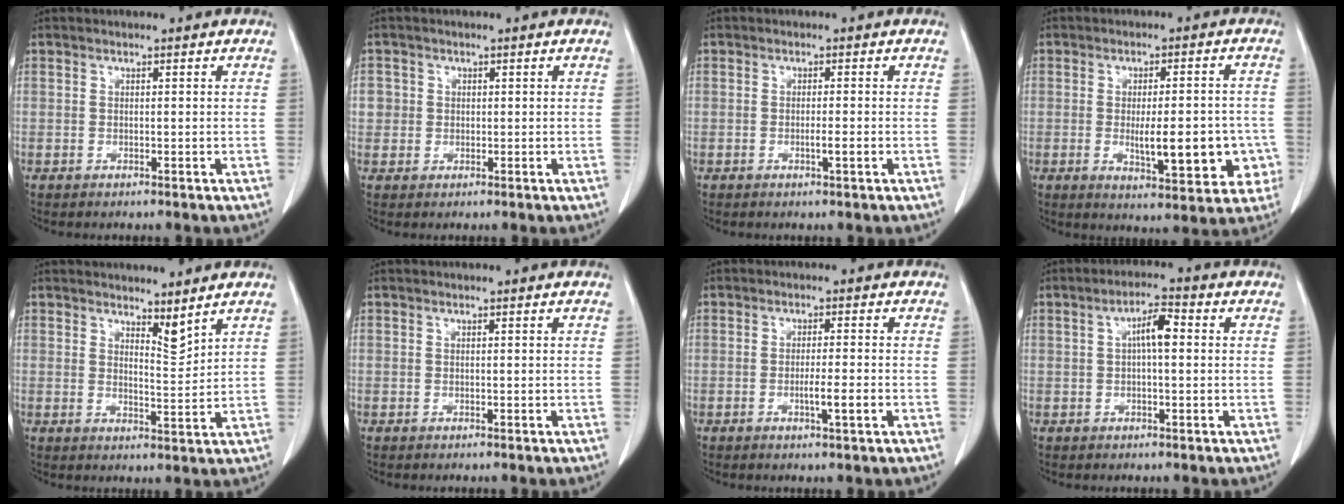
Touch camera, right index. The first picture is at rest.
{"total": 2.5, "force": [0.3, 2.4, 0.2], "torque": [0.013, 0.005, 0.005]}
{"total": 1.6, "force": [-0.5, 0.0, 1.5], "torque": [-0.027, -0.001, -0.008]}
{"total": 11.3, "force": [-2.4, 3.5, 10.5], "torque": [-0.133, 0.005, -0.020]}
{"total": 3.3, "force": [2.8, 0.4, 1.6], "torque": [-0.029, -0.018, 0.053]}
{"total": 0.0}
{"total": 3.4, "force": [-1.1, -0.1, 3.2], "torque": [-0.052, -0.003, -0.017]}
{"total": 4.5, "force": [0.6, 1.1, 4.3], "torque": [-0.074, 0.014, 0.006]}